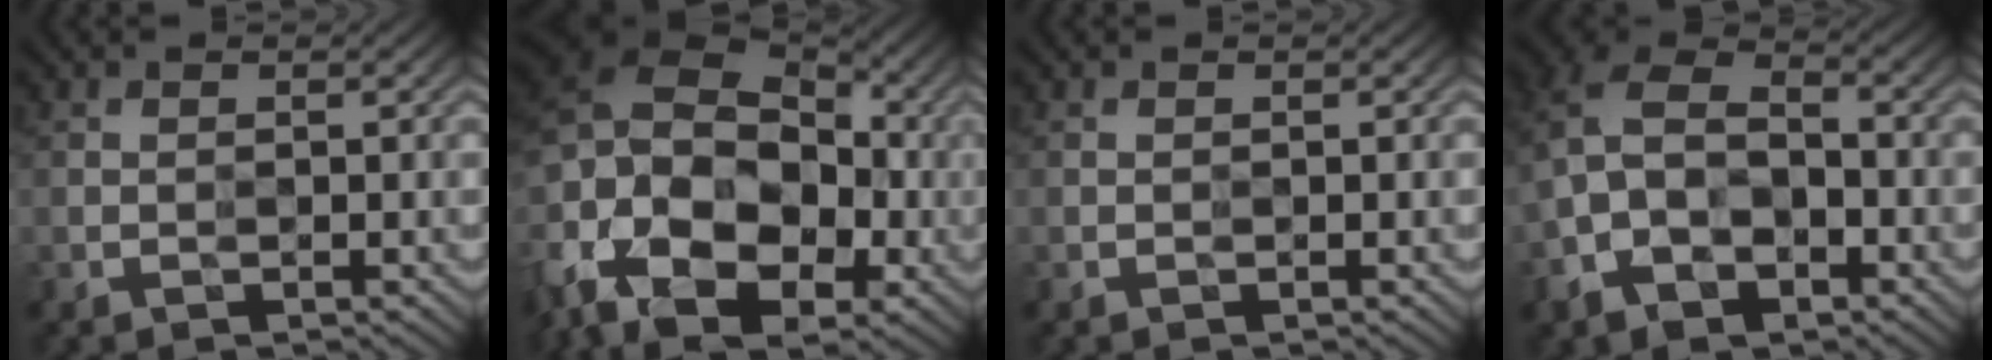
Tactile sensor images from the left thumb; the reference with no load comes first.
{"total": 19.2, "force": [-5.2, 14.2, 11.8], "torque": [-0.274, -0.018, -0.087]}
{"total": 0.0}
{"total": 10.7, "force": [-3.0, 6.8, 7.6], "torque": [-0.181, 0.000, -0.066]}